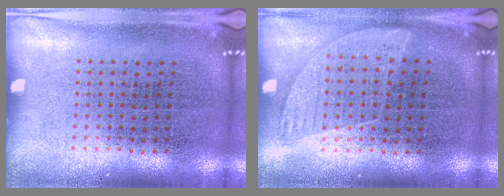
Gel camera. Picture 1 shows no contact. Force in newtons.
{"total": 0.9, "press": 0.7, "slide": 0.5}